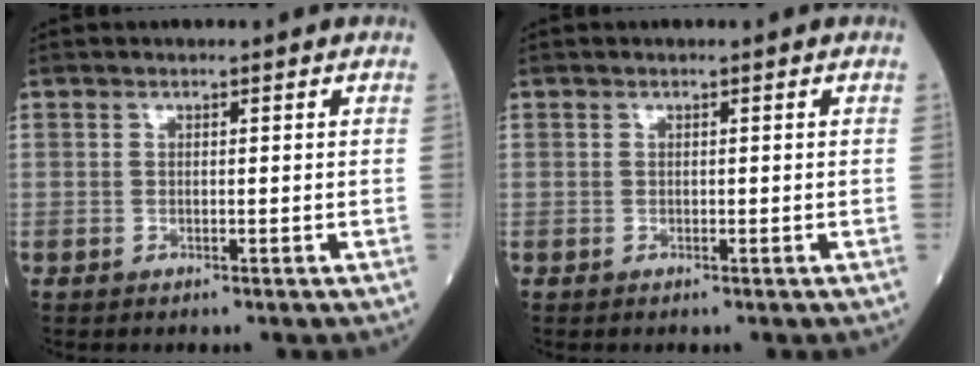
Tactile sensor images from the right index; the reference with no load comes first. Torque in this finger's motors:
{"motor_torque": [0.09, 0.02, -0.01, 0.01]}